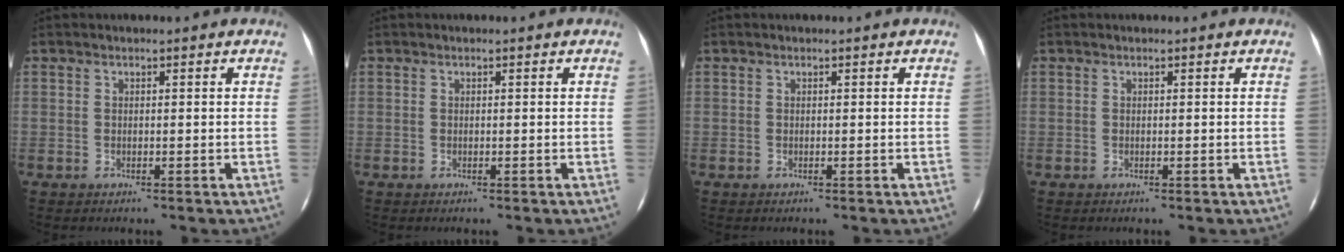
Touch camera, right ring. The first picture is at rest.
{"total": 0.0}
{"total": 0.0}
{"total": 0.0}